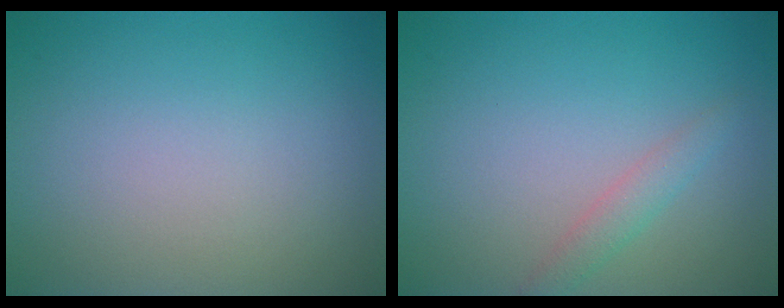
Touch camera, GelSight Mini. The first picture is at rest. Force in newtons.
{"total": 1.5, "press": 1.5, "slide": 0.1}